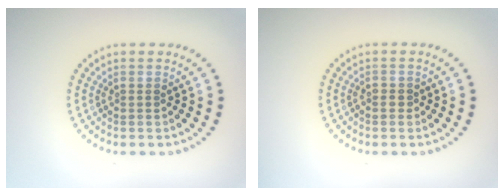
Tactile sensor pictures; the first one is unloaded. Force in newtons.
{"total": 0.5, "press": 0.4, "slide": 0.3}